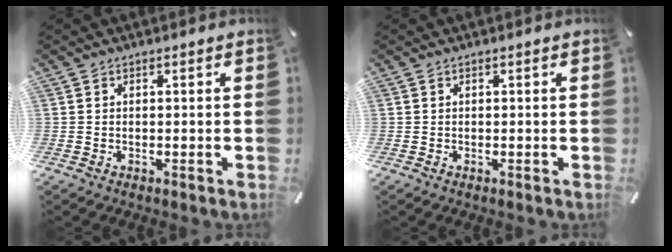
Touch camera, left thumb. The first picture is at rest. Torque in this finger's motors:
{"motor_torque": [-0.03, 0.57, -0.06, -0.02, 0.00]}